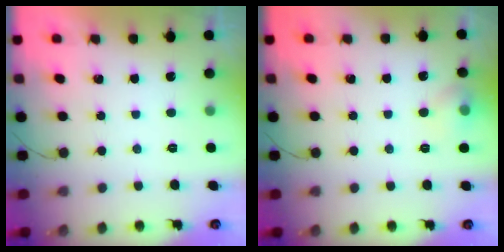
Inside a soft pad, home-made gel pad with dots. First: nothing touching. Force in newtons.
{"total": 7.1, "press": 7.0, "slide": 1.4}